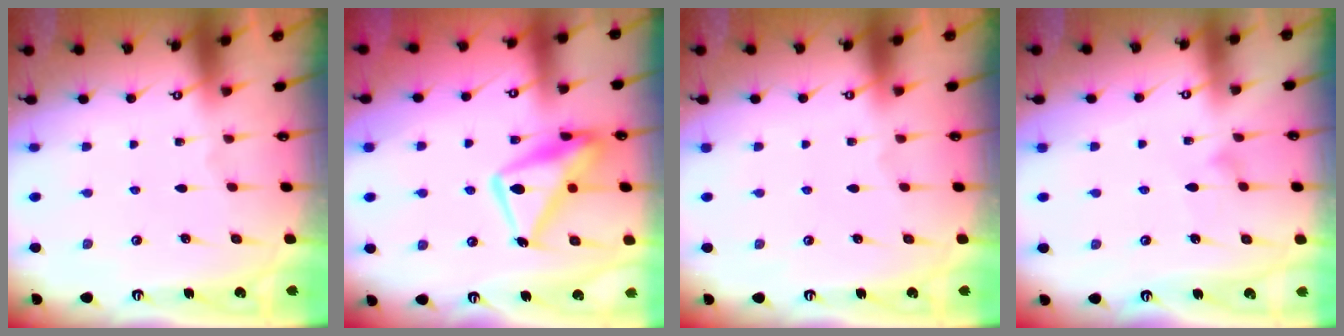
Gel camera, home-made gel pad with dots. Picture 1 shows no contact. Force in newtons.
{"total": 15.8, "press": 15.8, "slide": 1.5}
{"total": 4.0, "press": 4.0, "slide": 0.1}
{"total": 6.0, "press": 6.0, "slide": 0.4}